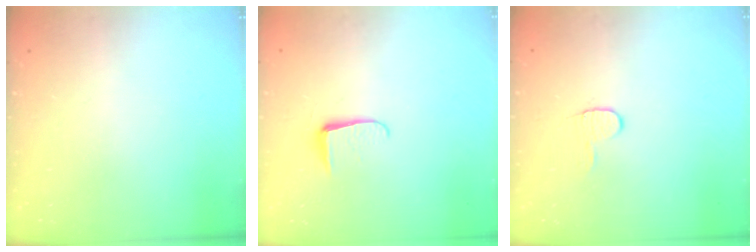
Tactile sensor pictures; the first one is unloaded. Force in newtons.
{"total": 5.4, "press": 5.4, "slide": 0.7}
{"total": 5.7, "press": 5.7, "slide": 0.5}